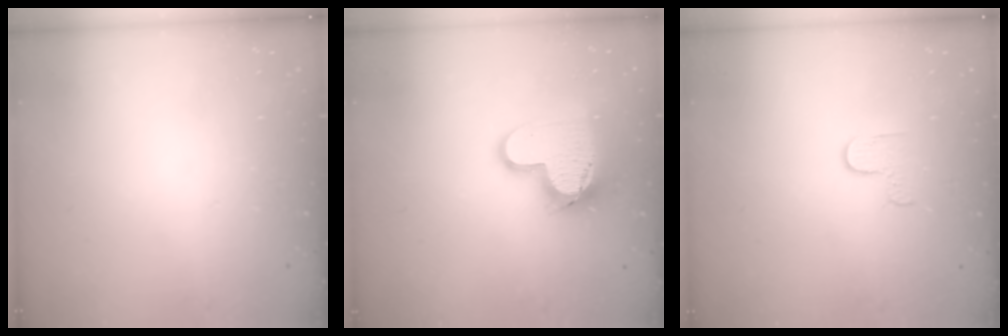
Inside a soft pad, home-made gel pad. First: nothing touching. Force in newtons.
{"total": 15.0, "press": 15.0, "slide": 1.0}
{"total": 2.7, "press": 2.6, "slide": 0.4}